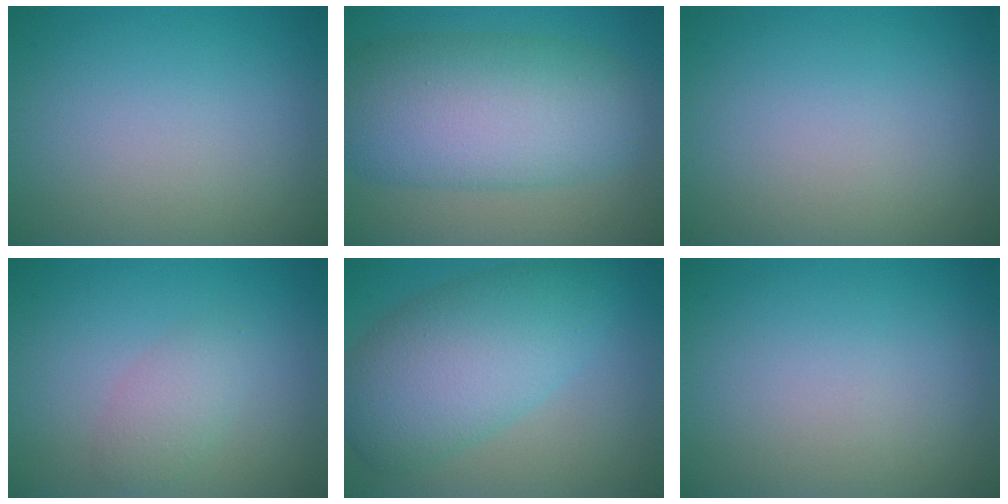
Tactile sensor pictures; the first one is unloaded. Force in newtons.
{"total": 10.1, "press": 10.1, "slide": 0.3}
{"total": 0.0}
{"total": 2.1, "press": 2.1, "slide": 0.0}
{"total": 8.5, "press": 8.5, "slide": 0.1}
{"total": 0.0}